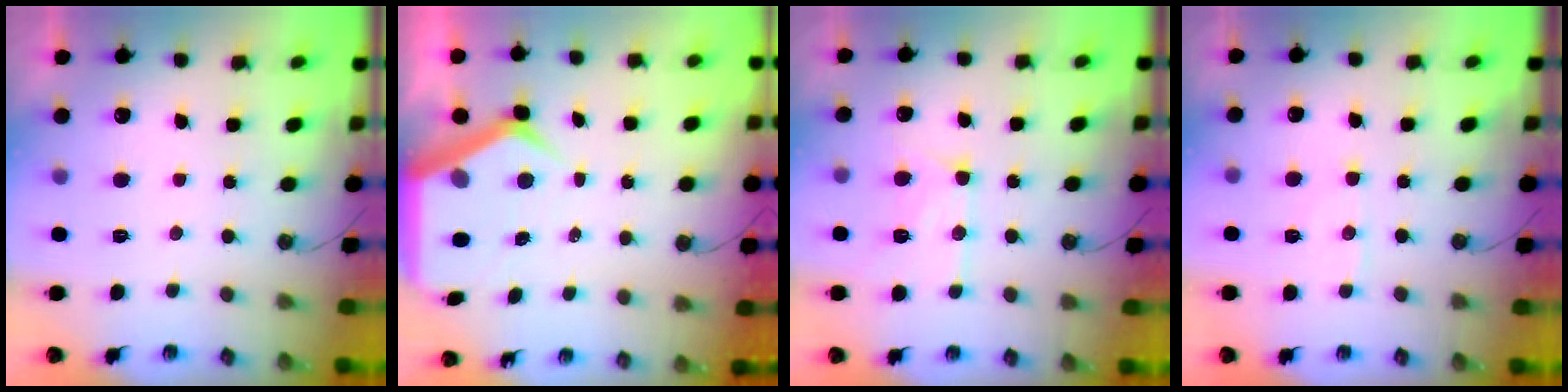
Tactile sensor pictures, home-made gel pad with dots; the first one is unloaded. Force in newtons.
{"total": 8.1, "press": 8.0, "slide": 0.9}
{"total": 13.0, "press": 13.0, "slide": 1.1}
{"total": 6.2, "press": 6.2, "slide": 0.4}